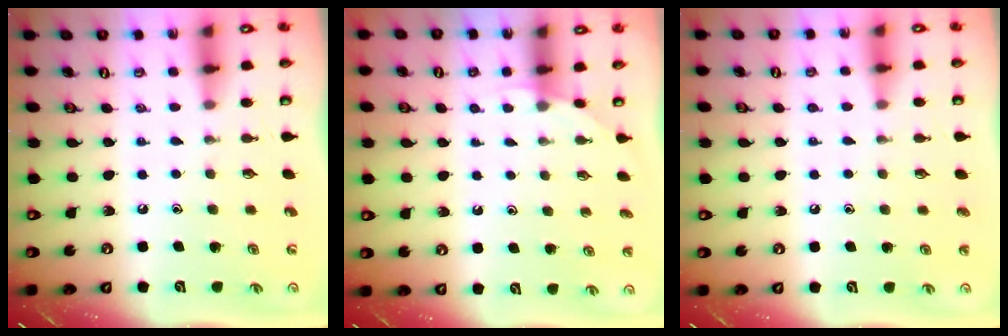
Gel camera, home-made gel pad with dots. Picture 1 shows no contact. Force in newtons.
{"total": 2.7, "press": 2.7, "slide": 0.1}
{"total": 1.7, "press": 1.7, "slide": 0.1}